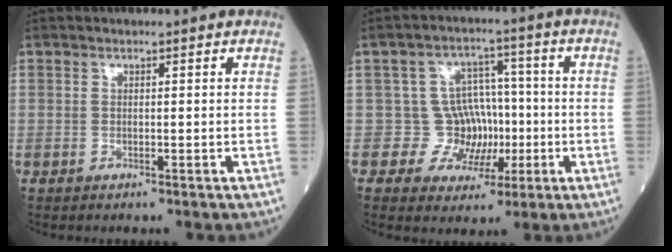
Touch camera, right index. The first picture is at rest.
{"total": 6.6, "force": [-0.8, 6.5, 0.9], "torque": [0.006, 0.027, -0.011]}